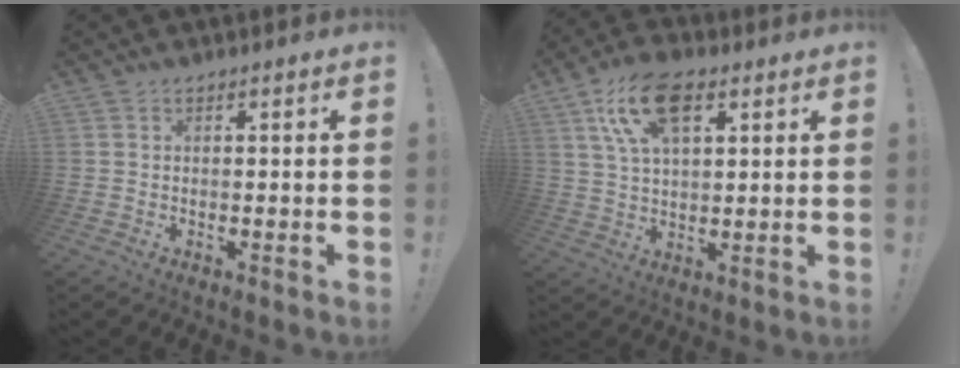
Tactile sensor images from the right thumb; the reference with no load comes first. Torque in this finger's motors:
{"motor_torque": [1.15, 1.30, 0.54, 0.54, 0.09]}